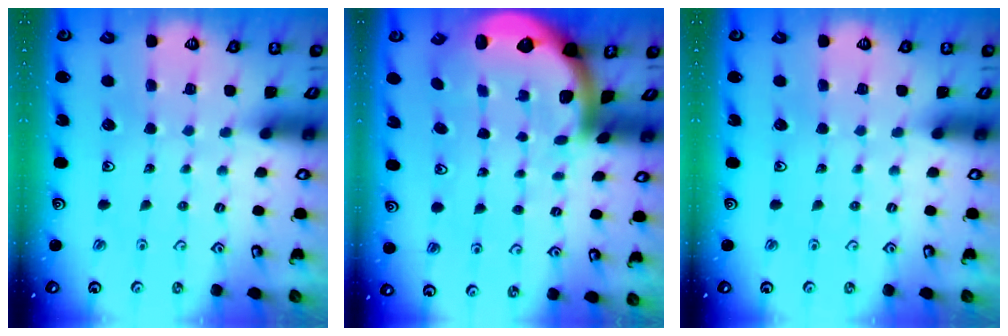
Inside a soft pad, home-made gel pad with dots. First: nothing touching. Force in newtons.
{"total": 2.7, "press": 2.5, "slide": 0.9}
{"total": 0.0}